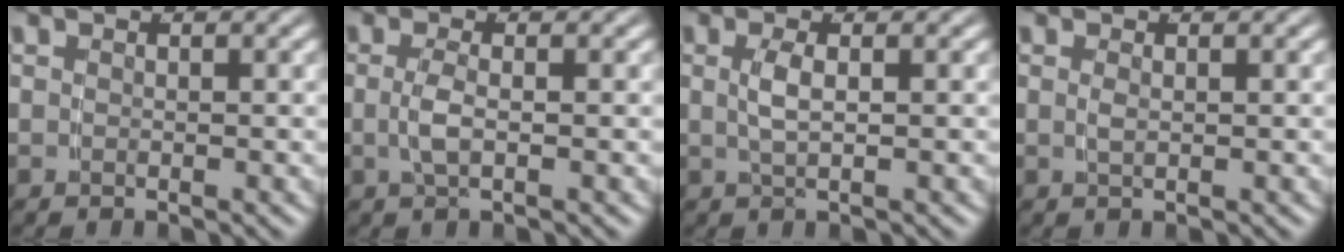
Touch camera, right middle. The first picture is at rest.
{"total": 1.7, "force": [-0.3, -0.2, 1.6], "torque": [-0.038, -0.005, 0.001]}
{"total": 1.7, "force": [0.1, -0.1, 1.7], "torque": [-0.040, -0.004, 0.010]}
{"total": 0.7, "force": [0.1, -0.5, 0.5], "torque": [-0.012, -0.007, 0.009]}